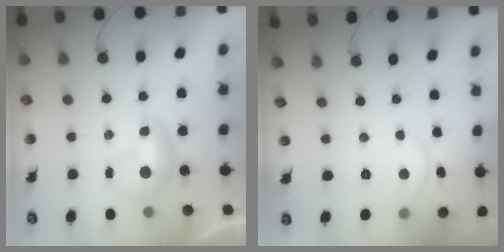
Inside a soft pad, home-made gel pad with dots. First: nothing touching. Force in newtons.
{"total": 1.1, "press": 0.9, "slide": 0.5}